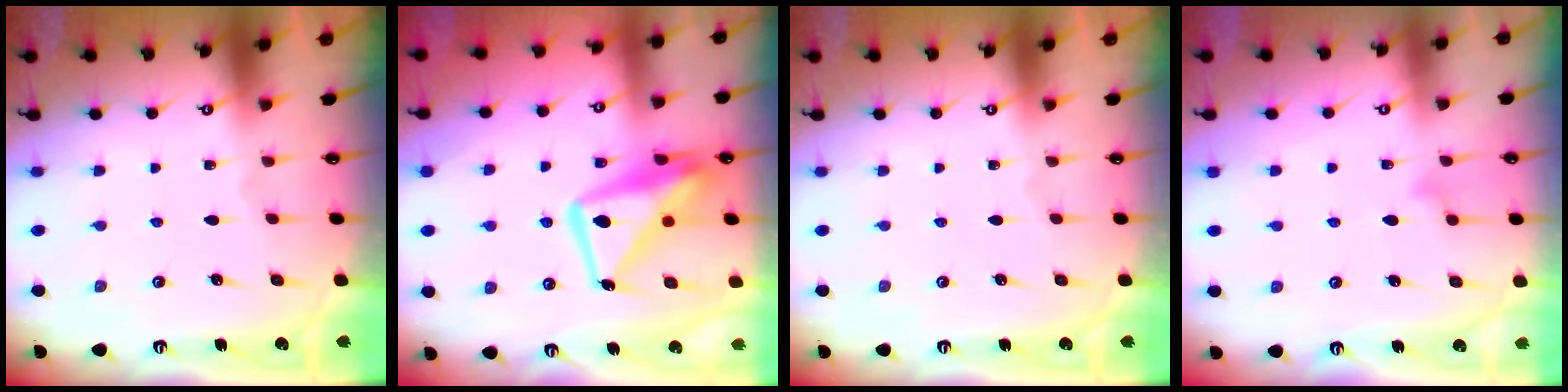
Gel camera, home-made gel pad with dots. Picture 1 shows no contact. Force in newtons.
{"total": 14.8, "press": 14.7, "slide": 1.2}
{"total": 0.0}
{"total": 9.4, "press": 9.4, "slide": 0.6}